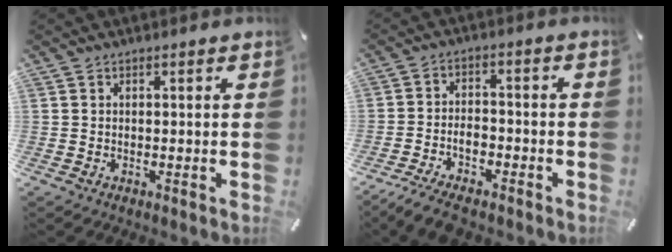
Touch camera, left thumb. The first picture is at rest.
{"total": 6.6, "force": [-4.7, 3.2, 3.3], "torque": [-0.067, 0.020, -0.090]}